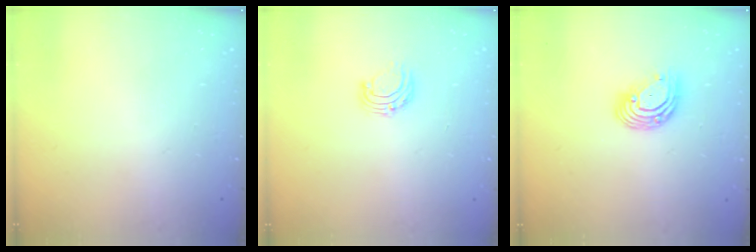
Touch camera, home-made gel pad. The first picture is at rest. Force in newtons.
{"total": 5.4, "press": 5.4, "slide": 0.6}
{"total": 9.0, "press": 8.8, "slide": 1.9}